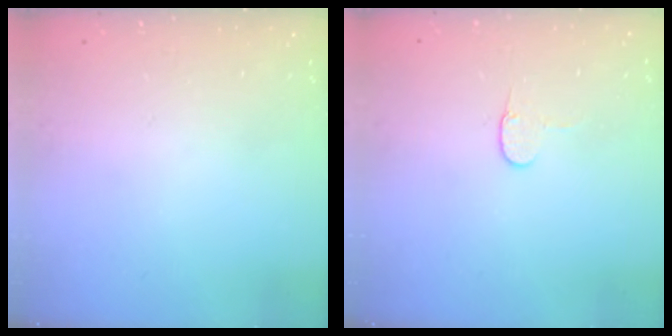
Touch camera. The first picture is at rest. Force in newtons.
{"total": 3.2, "press": 3.2, "slide": 0.3}